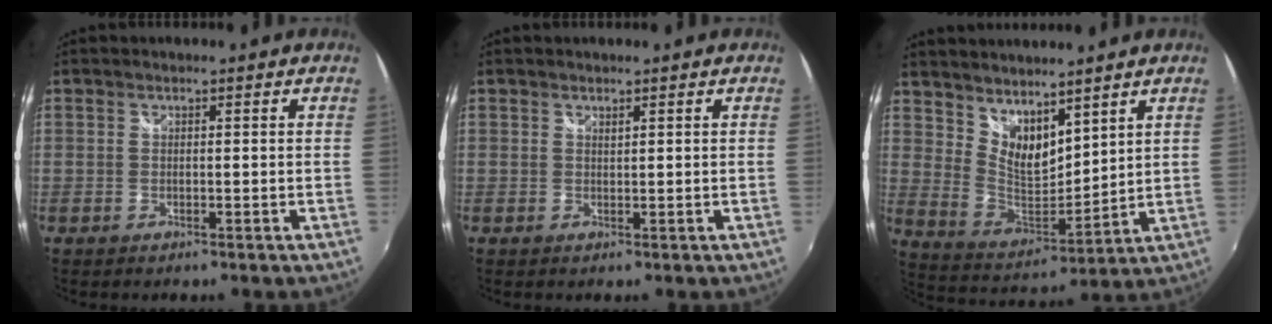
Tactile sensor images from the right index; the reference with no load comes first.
{"total": 0.6, "force": [0.6, 0.1, 0.2], "torque": [-0.003, 0.000, 0.010]}
{"total": 11.0, "force": [8.2, 4.8, 5.4], "torque": [-0.093, -0.005, 0.164]}